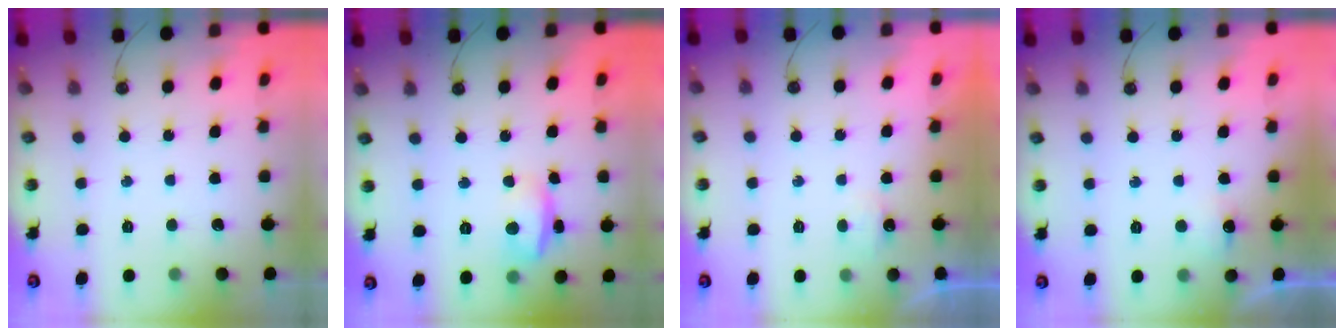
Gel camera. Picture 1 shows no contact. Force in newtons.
{"total": 6.5, "press": 6.3, "slide": 1.6}
{"total": 2.6, "press": 2.6, "slide": 0.4}
{"total": 5.6, "press": 5.5, "slide": 1.2}